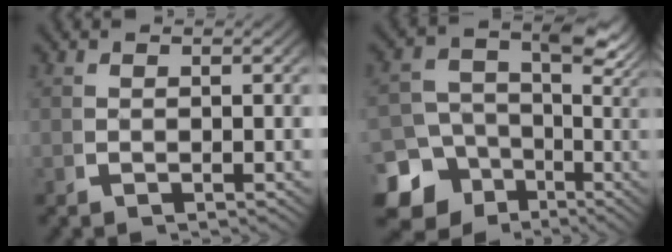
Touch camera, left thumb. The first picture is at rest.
{"total": 14.5, "force": [-4.1, 12.0, 6.9], "torque": [-0.119, -0.052, -0.063]}